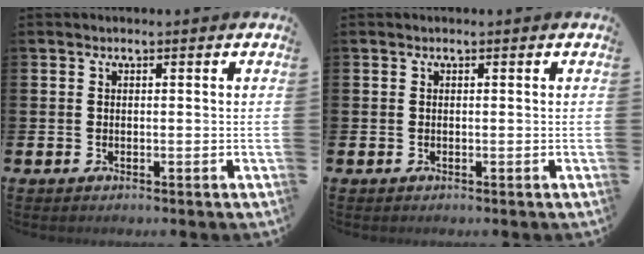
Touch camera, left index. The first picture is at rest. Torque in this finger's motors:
{"motor_torque": [0.01, 0.01, 0.00, 0.00]}